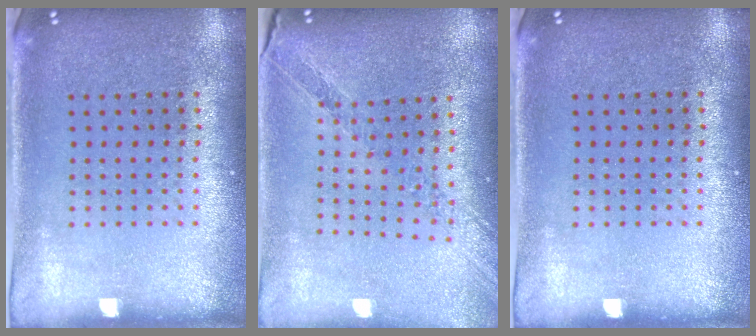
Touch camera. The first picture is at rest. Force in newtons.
{"total": 1.2, "press": 1.2, "slide": 0.2}
{"total": 0.0}